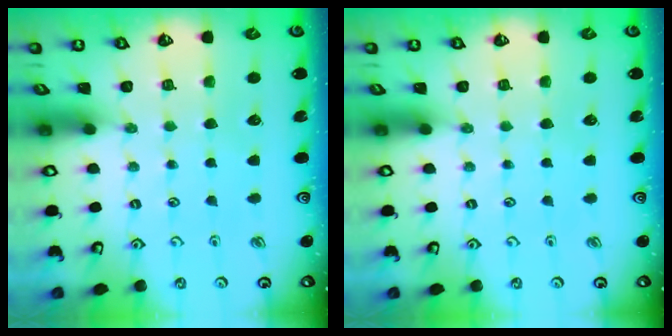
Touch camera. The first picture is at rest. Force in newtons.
{"total": 0.0}